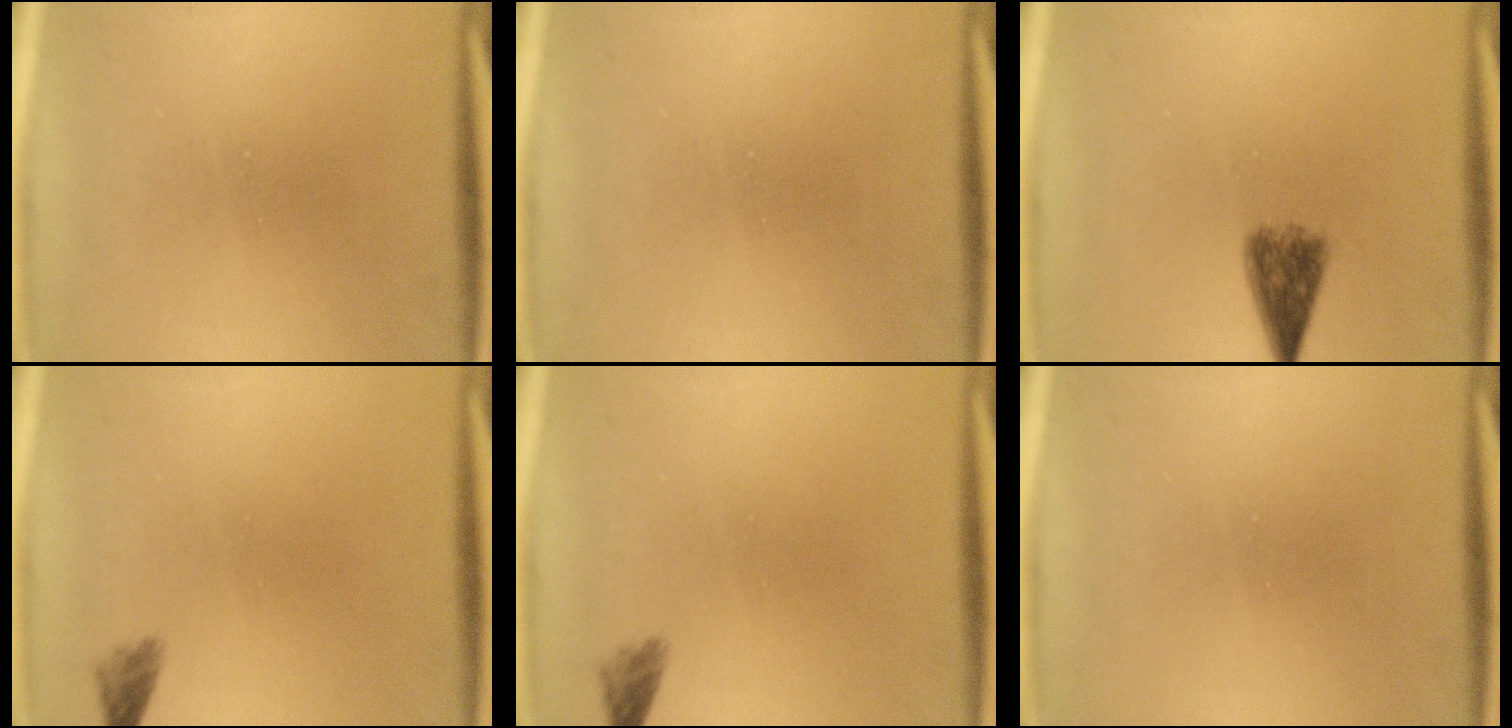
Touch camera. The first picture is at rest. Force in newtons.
{"total": 0.0}
{"total": 4.8}
{"total": 1.6}
{"total": 1.6}
{"total": 0.0}